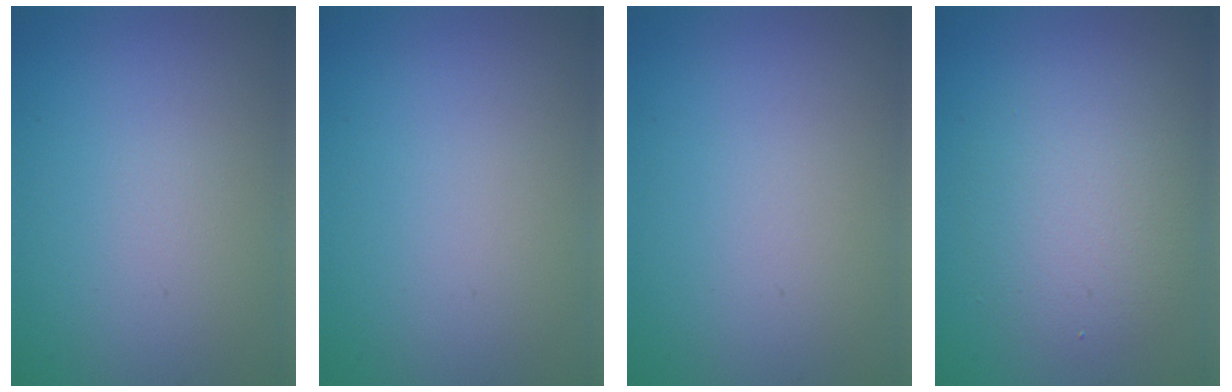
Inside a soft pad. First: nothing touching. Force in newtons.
{"total": 0.0}
{"total": 0.0}
{"total": 4.3, "press": 4.3, "slide": 0.1}